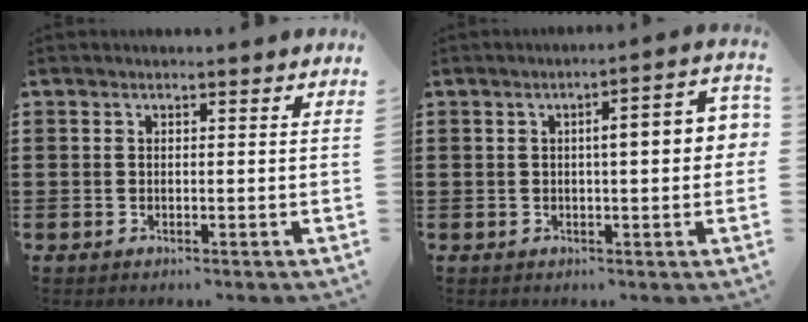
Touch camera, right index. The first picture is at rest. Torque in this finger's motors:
{"motor_torque": [1.04, -0.22, 0.27, 0.10]}